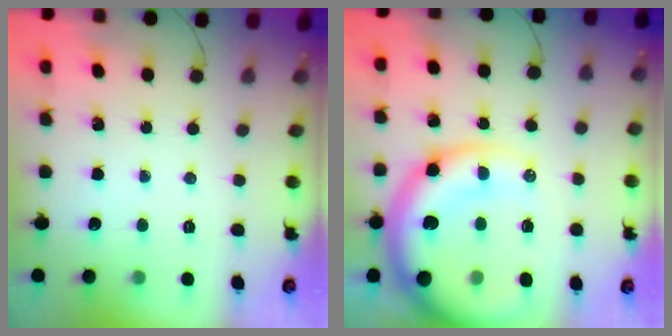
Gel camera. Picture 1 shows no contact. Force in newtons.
{"total": 20.8, "press": 20.2, "slide": 5.0}